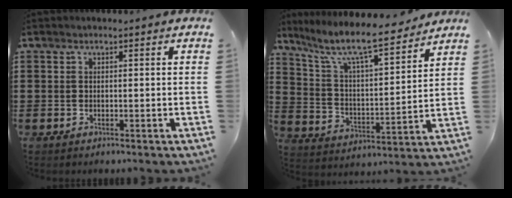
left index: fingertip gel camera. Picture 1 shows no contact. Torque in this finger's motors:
{"motor_torque": [1.12, -1.02, 0.65, 0.21]}